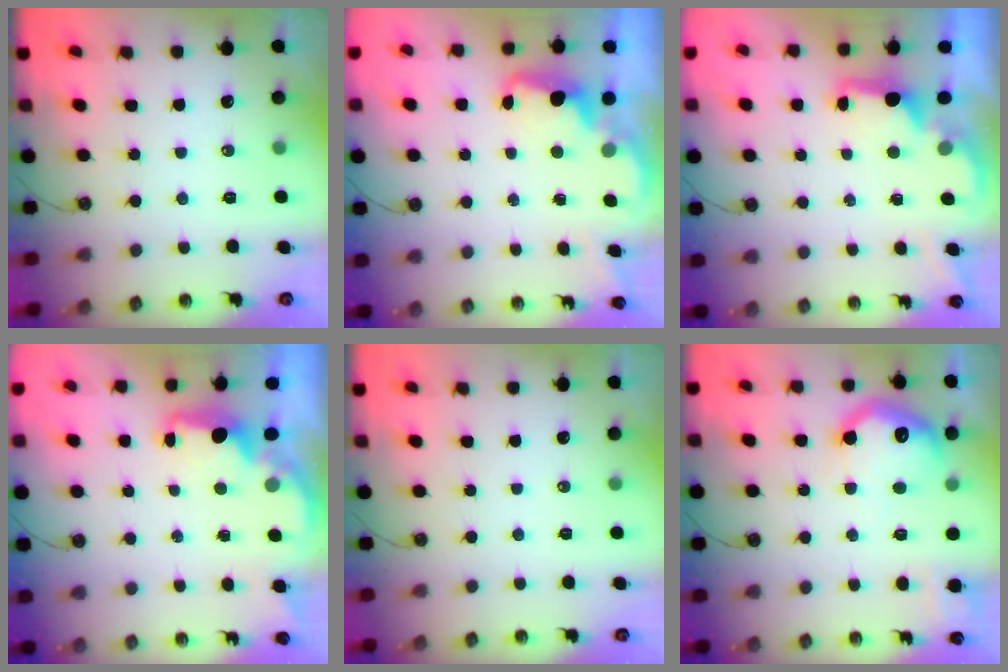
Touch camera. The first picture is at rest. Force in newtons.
{"total": 2.4, "press": 2.4, "slide": 0.5}
{"total": 2.1, "press": 1.9, "slide": 0.8}
{"total": 2.4, "press": 2.2, "slide": 0.7}
{"total": 0.0}
{"total": 16.6, "press": 16.5, "slide": 1.3}